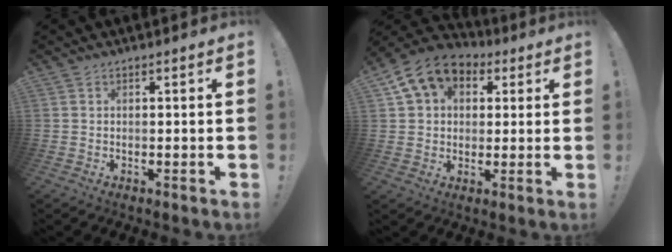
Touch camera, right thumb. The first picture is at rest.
{"total": 12.7, "force": [5.8, 9.5, 6.2], "torque": [-0.100, -0.019, 0.116]}